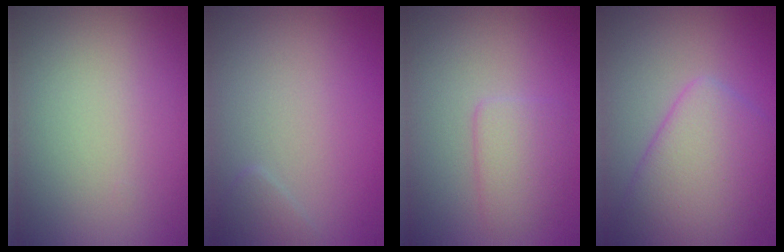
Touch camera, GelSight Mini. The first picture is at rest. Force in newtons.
{"total": 0.9, "press": 0.9, "slide": 0.1}
{"total": 2.4, "press": 2.3, "slide": 0.2}
{"total": 6.3, "press": 6.3, "slide": 0.1}